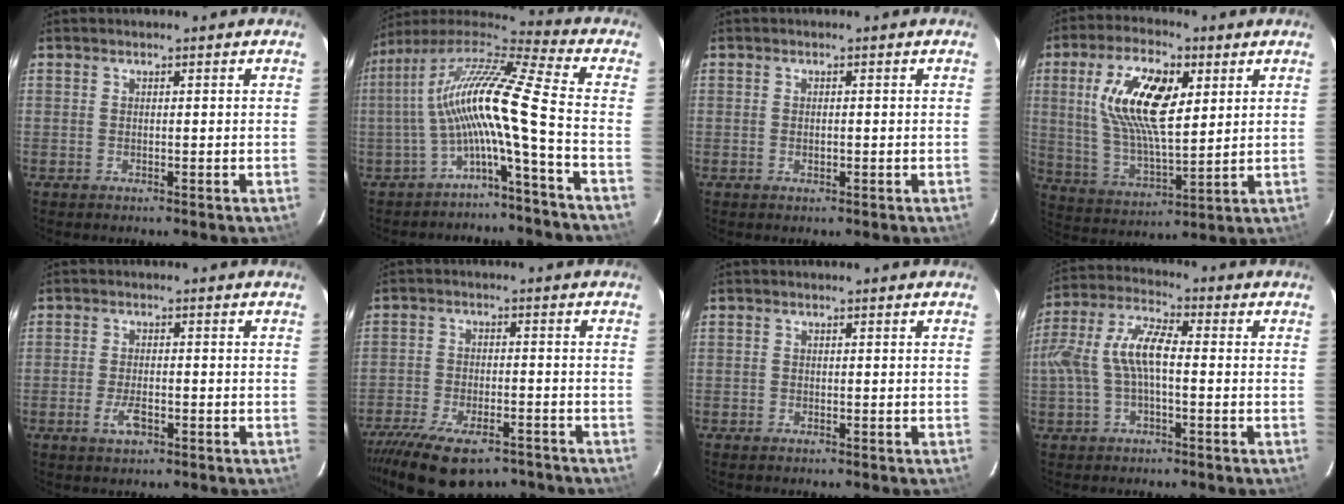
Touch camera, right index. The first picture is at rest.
{"total": 13.6, "force": [-3.4, -0.9, 13.1], "torque": [-0.230, 0.003, -0.068]}
{"total": 1.0, "force": [-0.3, 0.6, 0.8], "torque": [-0.014, 0.002, -0.004]}
{"total": 15.9, "force": [4.8, 6.8, 13.6], "torque": [-0.265, 0.013, 0.097]}
{"total": 3.8, "force": [-1.9, 1.7, 2.8], "torque": [-0.062, -0.003, -0.034]}
{"total": 16.4, "force": [-12.2, 6.5, 8.7], "torque": [-0.183, -0.030, -0.191]}
{"total": 0.7, "force": [-0.6, 0.4, 0.2], "torque": [-0.005, 0.001, -0.012]}
{"total": 9.4, "force": [-1.3, 3.7, 8.5], "torque": [-0.186, 0.018, -0.024]}